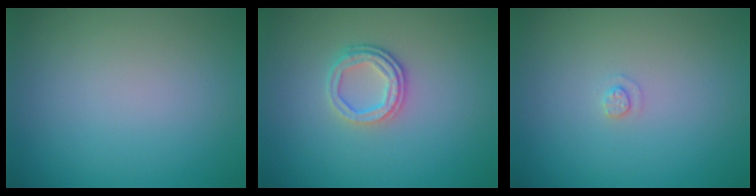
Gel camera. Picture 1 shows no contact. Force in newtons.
{"total": 2.6, "press": 2.3, "slide": 1.3}
{"total": 0.9, "press": 0.9, "slide": 0.2}